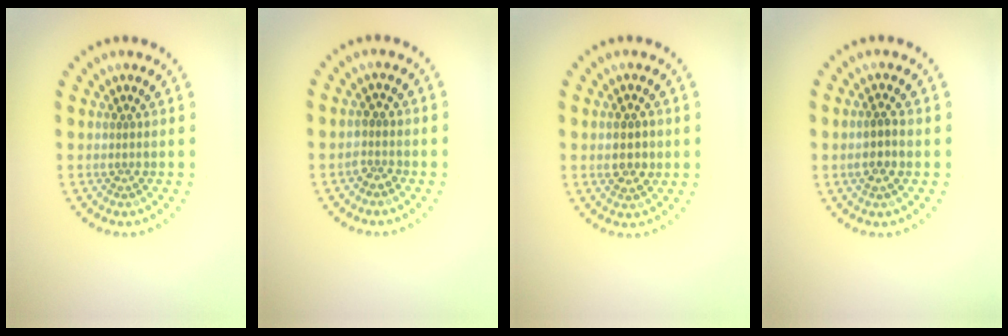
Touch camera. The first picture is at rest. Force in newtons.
{"total": 1.4, "press": 1.3, "slide": 0.4}
{"total": 2.2, "press": 2.2, "slide": 0.1}
{"total": 2.3, "press": 2.2, "slide": 0.7}